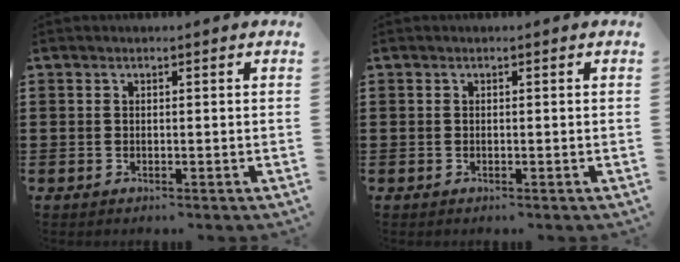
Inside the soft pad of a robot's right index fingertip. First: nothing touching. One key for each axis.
{"total": 0.0}